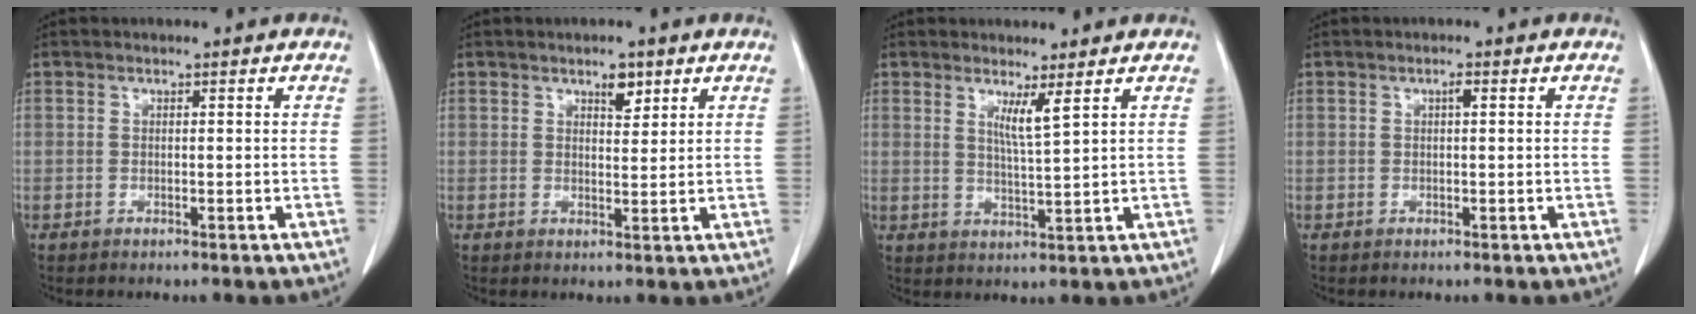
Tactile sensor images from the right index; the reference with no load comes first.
{"total": 2.8, "force": [1.7, 1.2, 1.8], "torque": [-0.026, -0.003, 0.027]}
{"total": 3.4, "force": [1.8, -0.6, 2.9], "torque": [-0.053, -0.014, 0.035]}
{"total": 0.9, "force": [0.2, 0.2, 0.9], "torque": [-0.013, 0.003, 0.001]}